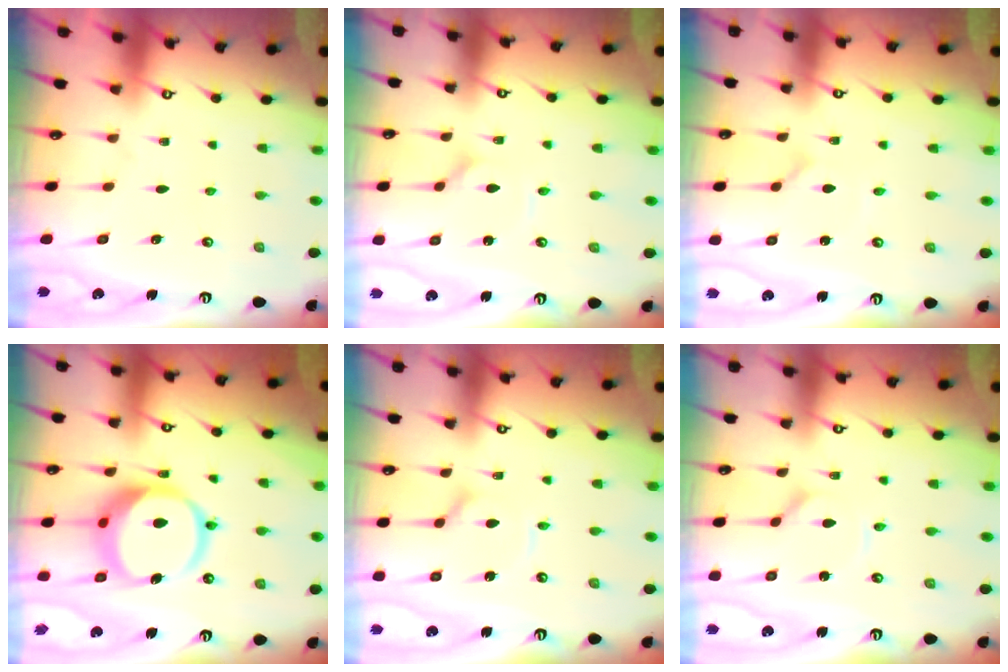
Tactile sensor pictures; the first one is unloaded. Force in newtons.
{"total": 2.2, "press": 2.2, "slide": 0.1}
{"total": 0.0}
{"total": 14.0, "press": 13.9, "slide": 1.6}
{"total": 5.7, "press": 5.7, "slide": 0.6}
{"total": 1.8, "press": 1.8, "slide": 0.3}